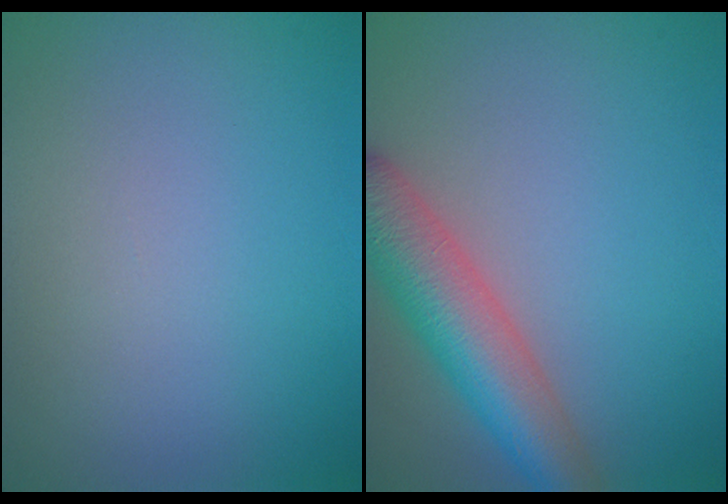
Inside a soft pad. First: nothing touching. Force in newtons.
{"total": 6.5, "press": 6.5, "slide": 0.3}